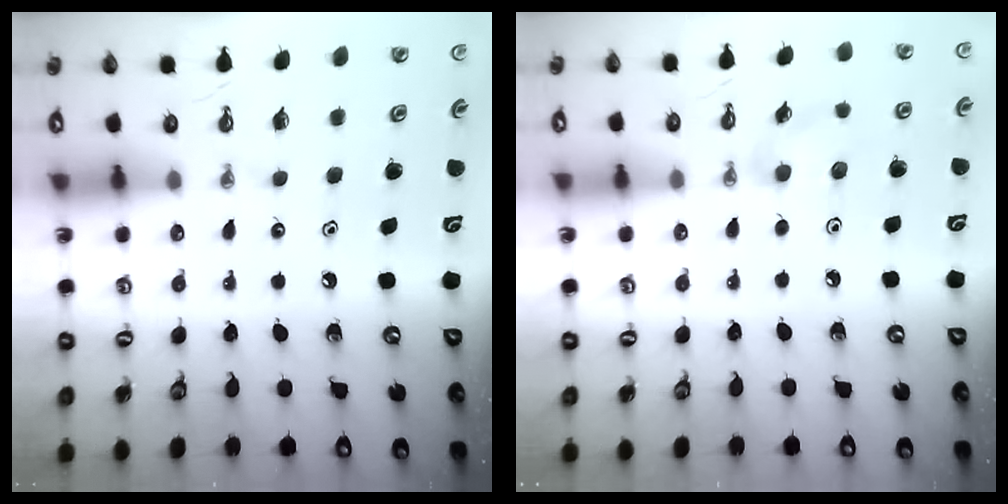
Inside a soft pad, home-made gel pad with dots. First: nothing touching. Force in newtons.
{"total": 7.0, "press": 6.8, "slide": 1.3}